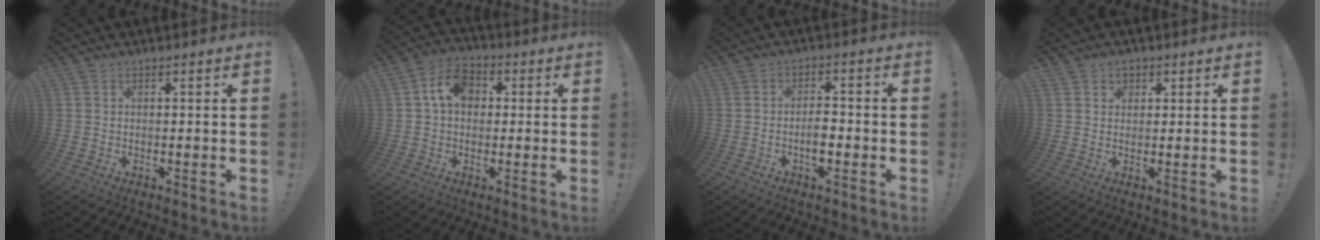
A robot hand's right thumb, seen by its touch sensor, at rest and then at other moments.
{"total": 9.8, "force": [2.5, 7.2, 6.1], "torque": [-0.096, 0.010, 0.046]}
{"total": 4.8, "force": [-1.8, 2.2, 3.9], "torque": [-0.067, 0.002, -0.033]}
{"total": 2.4, "force": [1.2, 2.0, 0.6], "torque": [0.001, -0.001, 0.019]}